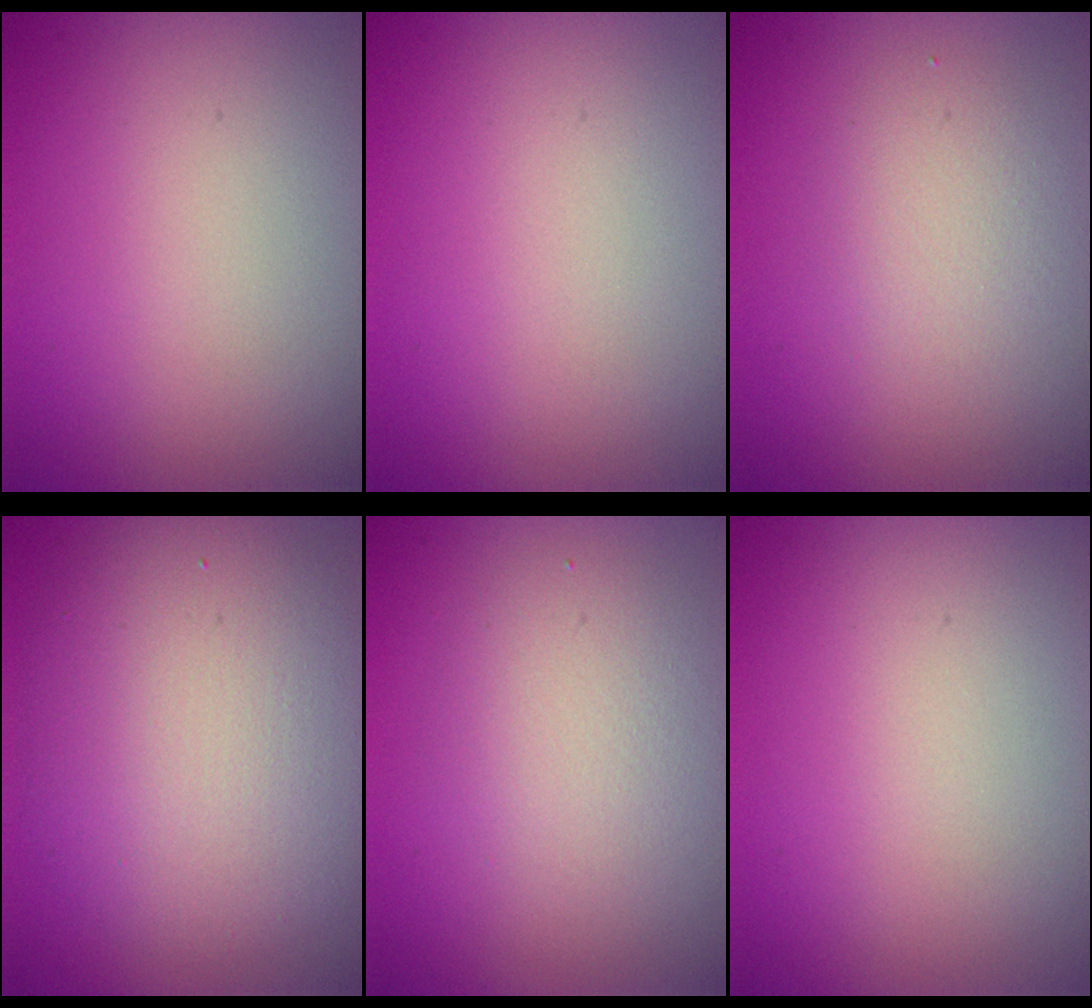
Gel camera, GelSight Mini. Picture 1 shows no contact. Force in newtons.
{"total": 0.0}
{"total": 2.1, "press": 2.1, "slide": 0.1}
{"total": 9.0, "press": 8.9, "slide": 0.9}
{"total": 3.2, "press": 3.2, "slide": 0.2}
{"total": 0.0}